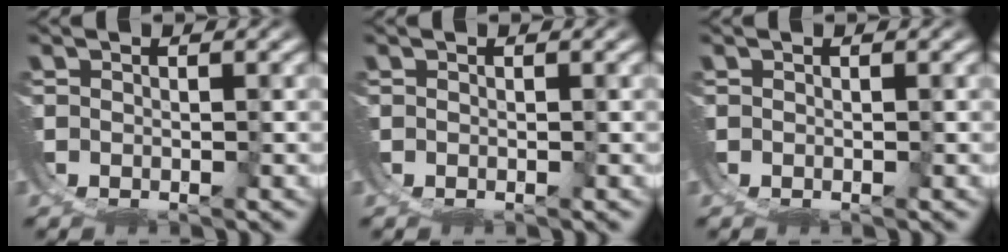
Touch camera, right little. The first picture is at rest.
{"total": 0.0}
{"total": 0.0}